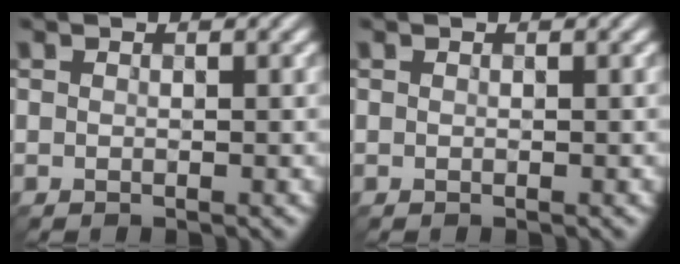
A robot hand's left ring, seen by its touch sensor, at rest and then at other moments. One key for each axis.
{"total": 0.0}